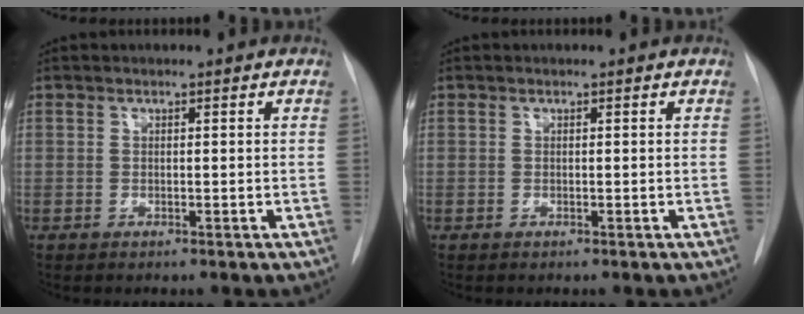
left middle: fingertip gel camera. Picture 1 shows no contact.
{"total": 0.0}